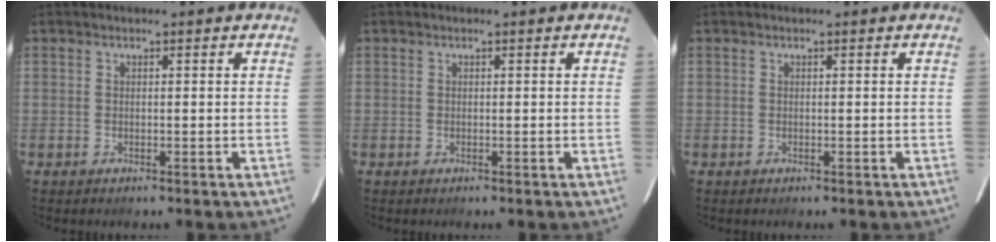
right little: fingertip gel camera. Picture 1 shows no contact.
{"total": 0.0}
{"total": 0.0}